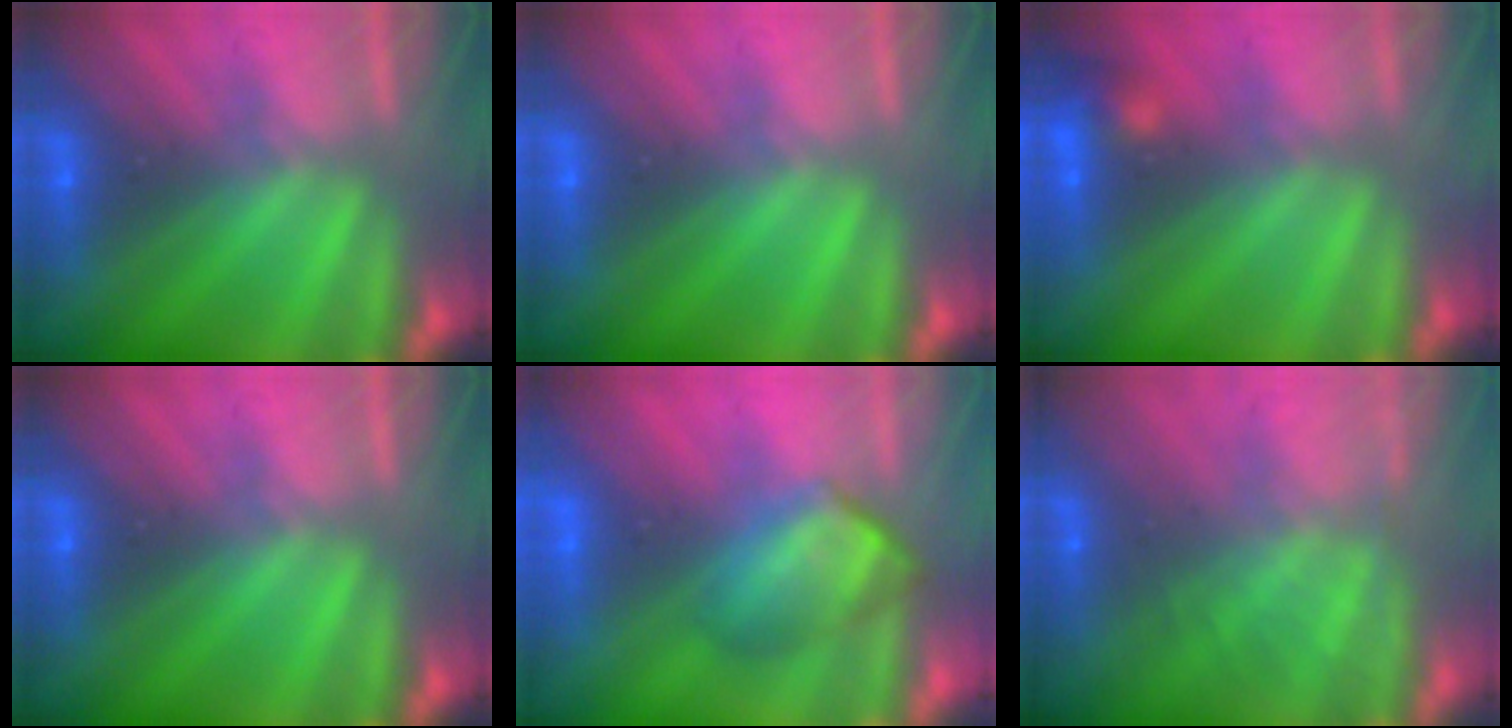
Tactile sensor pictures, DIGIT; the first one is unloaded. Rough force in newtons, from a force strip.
{"total": 0.0}
{"total": 3.0}
{"total": 0.0}
{"total": 4.8}
{"total": 8.1}